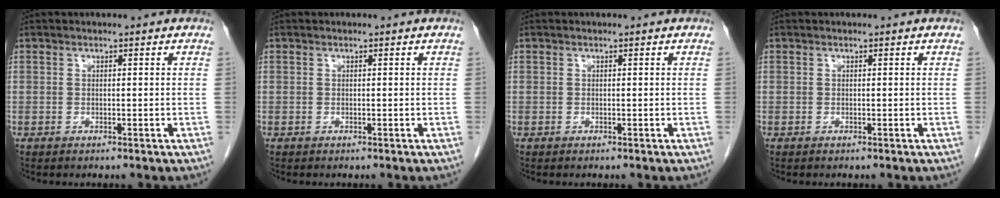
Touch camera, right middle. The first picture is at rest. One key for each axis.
{"total": 0.0}
{"total": 0.0}
{"total": 0.0}